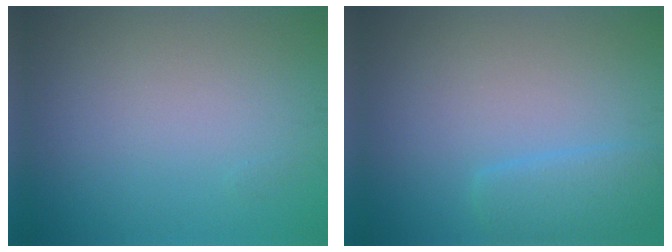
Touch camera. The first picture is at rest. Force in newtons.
{"total": 2.5, "press": 2.5, "slide": 0.3}